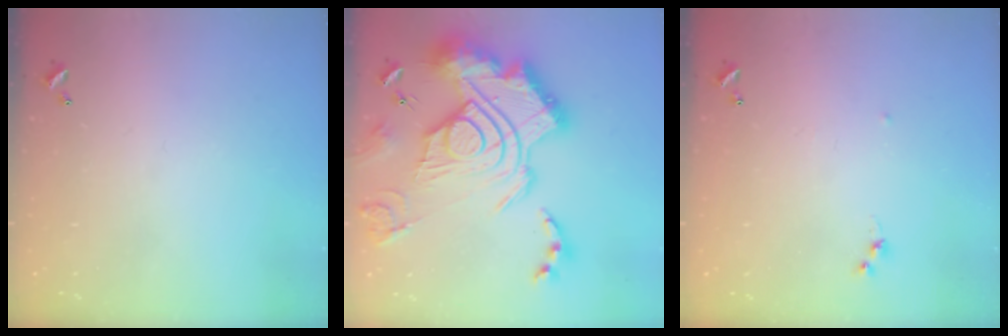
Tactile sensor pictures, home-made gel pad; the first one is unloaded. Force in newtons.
{"total": 3.9, "press": 3.0, "slide": 2.5}
{"total": 6.0, "press": 6.0, "slide": 0.7}